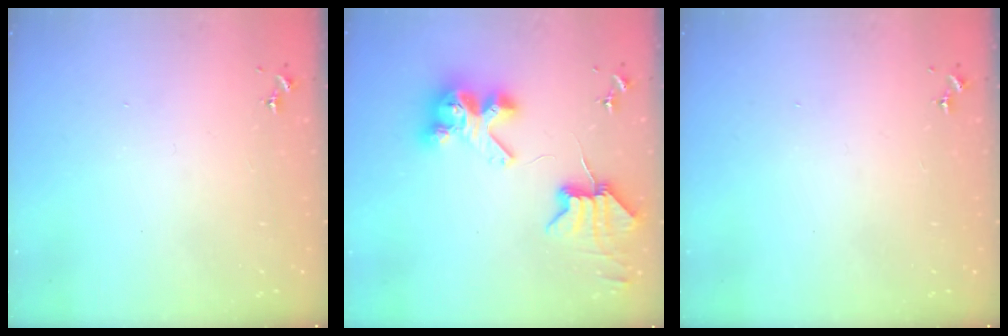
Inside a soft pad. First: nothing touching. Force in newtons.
{"total": 8.5, "press": 8.4, "slide": 1.3}
{"total": 0.0}